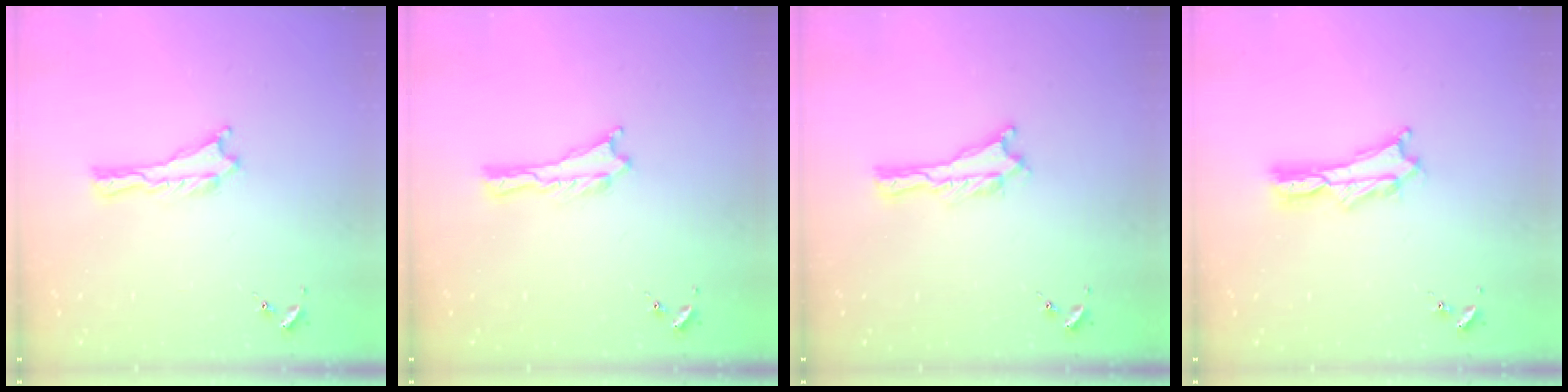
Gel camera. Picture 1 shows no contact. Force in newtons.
{"total": 0.0}
{"total": 0.0}
{"total": 2.0, "press": 2.0, "slide": 0.3}